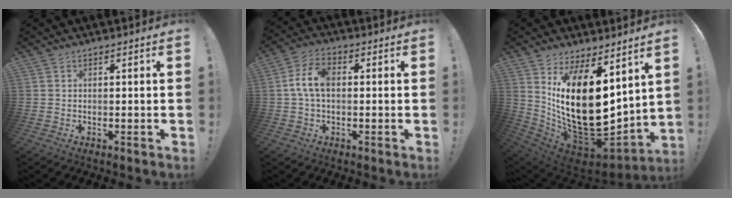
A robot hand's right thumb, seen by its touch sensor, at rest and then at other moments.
{"total": 8.1, "force": [0.3, 4.7, 6.5], "torque": [-0.141, 0.011, 0.009]}
{"total": 23.3, "force": [3.4, 11.9, 19.8], "torque": [-0.377, -0.053, 0.076]}